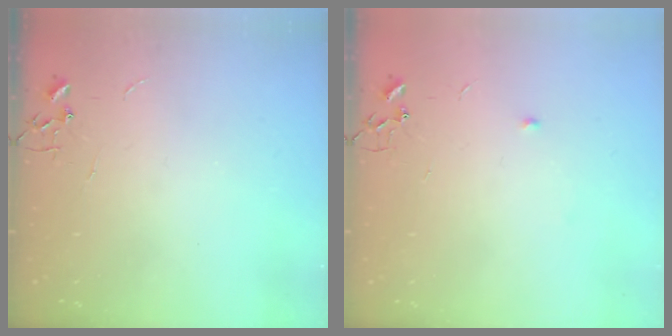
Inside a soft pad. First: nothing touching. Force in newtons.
{"total": 3.8, "press": 3.7, "slide": 0.9}